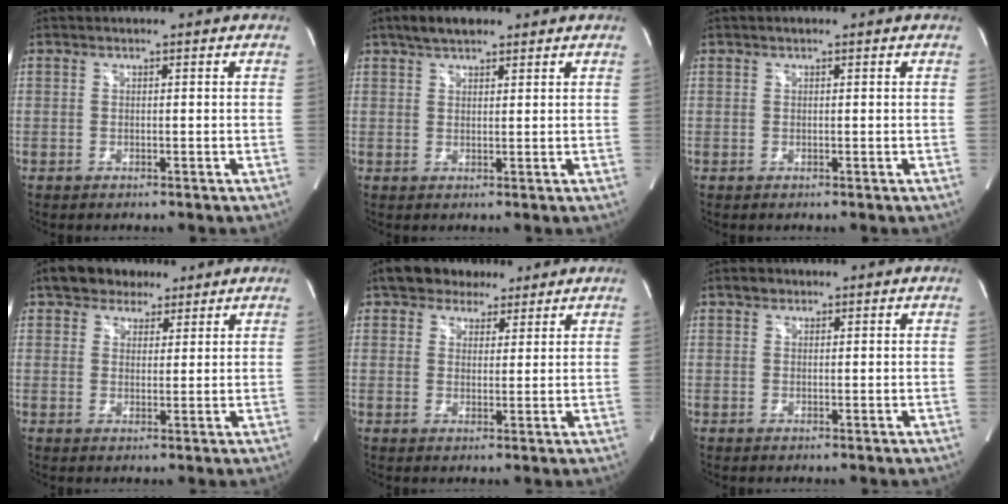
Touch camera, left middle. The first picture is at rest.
{"total": 4.3, "force": [3.2, 1.7, 2.3], "torque": [-0.050, 0.015, 0.058]}
{"total": 0.5, "force": [0.4, 0.2, 0.3], "torque": [-0.009, 0.005, 0.006]}
{"total": 5.9, "force": [4.2, 3.6, 1.8], "torque": [-0.029, 0.020, 0.073]}
{"total": 6.5, "force": [4.8, 3.9, 2.0], "torque": [-0.028, 0.023, 0.081]}
{"total": 1.3, "force": [0.8, 0.9, 0.3], "torque": [-0.005, 0.007, 0.012]}